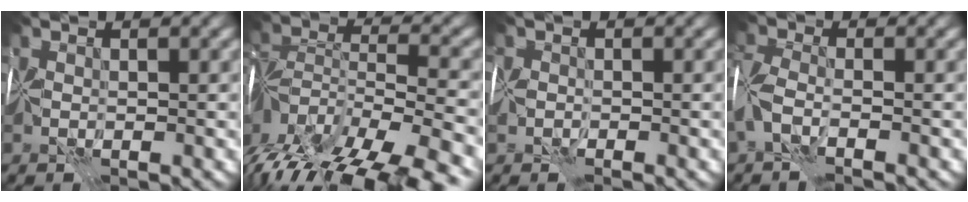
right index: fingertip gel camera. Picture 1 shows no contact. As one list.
[{"total": 15.9, "force": [-11.5, 6.1, 9.1], "torque": [-0.152, -0.014, -0.162]}, {"total": 1.4, "force": [-0.9, 1.0, 0.5], "torque": [-0.003, 0.002, -0.023]}, {"total": 3.4, "force": [-2.1, 1.3, 2.3], "torque": [-0.051, 0.005, -0.054]}]